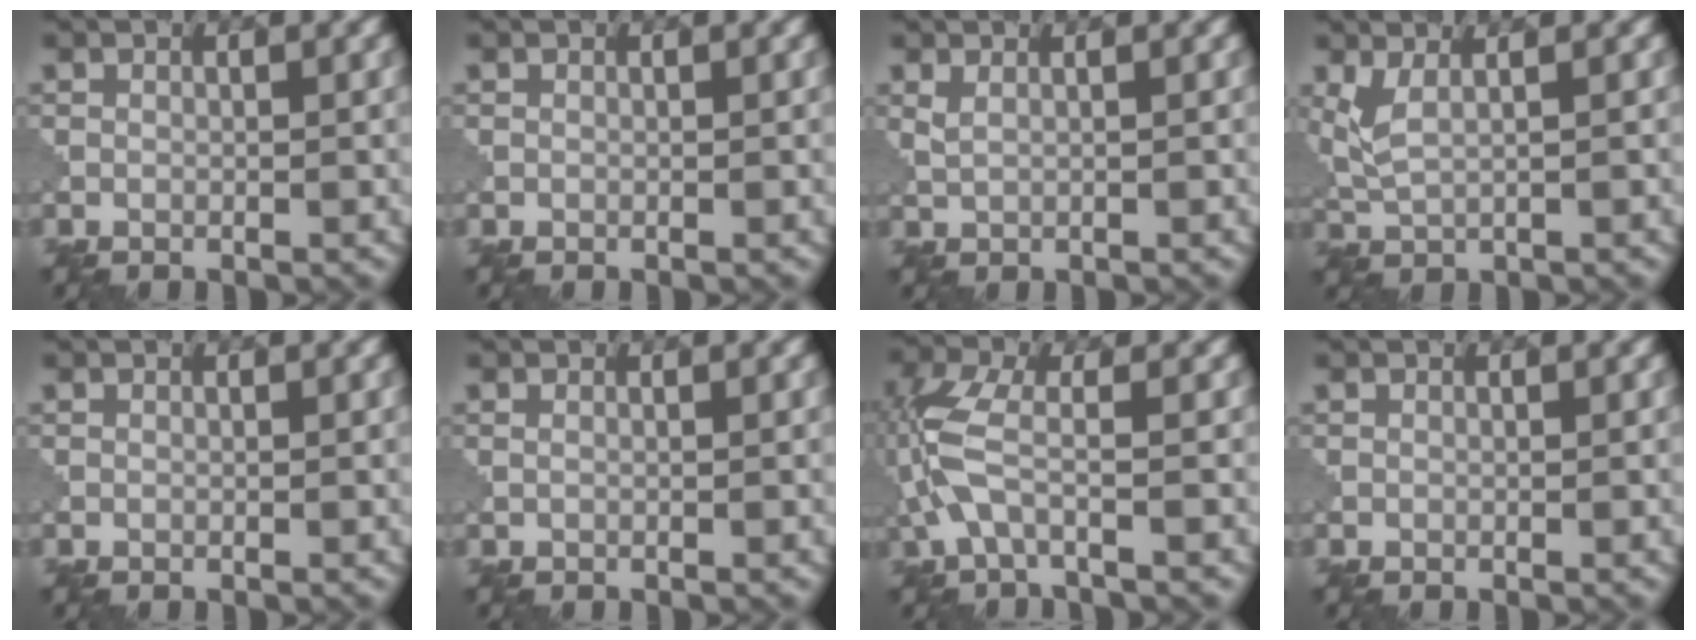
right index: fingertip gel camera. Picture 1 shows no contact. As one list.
[{"total": 0.0}, {"total": 1.5, "force": [0.9, 0.6, 1.0], "torque": [-0.022, -0.001, 0.013]}, {"total": 2.9, "force": [1.2, 1.0, 2.4], "torque": [-0.058, 0.000, 0.030]}, {"total": 0.0}, {"total": 0.6, "force": [0.3, 0.3, 0.5], "torque": [-0.009, -0.003, -0.002]}, {"total": 4.7, "force": [-1.3, 1.6, 4.2], "torque": [-0.114, 0.004, -0.038]}, {"total": 0.0}]